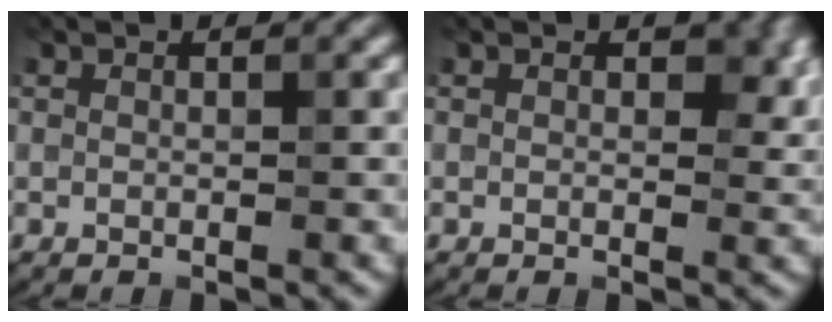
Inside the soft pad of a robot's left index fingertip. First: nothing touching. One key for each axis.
{"total": 2.6, "fx": 0.6, "fy": 1.6, "fz": 1.9, "tx": -0.017, "ty": -0.003, "tz": 0.004}